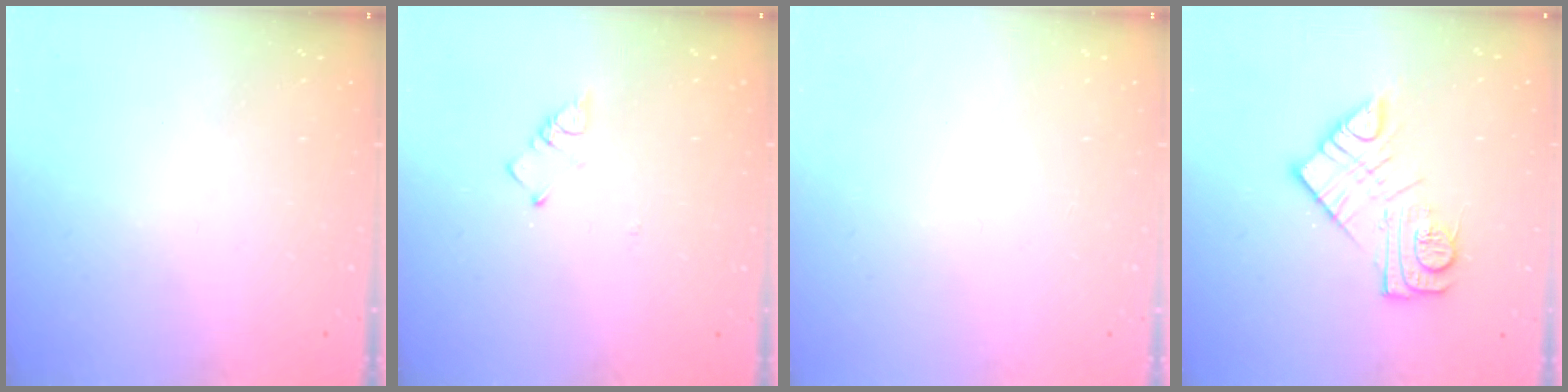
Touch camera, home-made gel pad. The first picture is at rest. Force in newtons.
{"total": 2.6, "press": 2.6, "slide": 0.5}
{"total": 1.6, "press": 1.6, "slide": 0.1}
{"total": 12.3, "press": 12.2, "slide": 0.8}